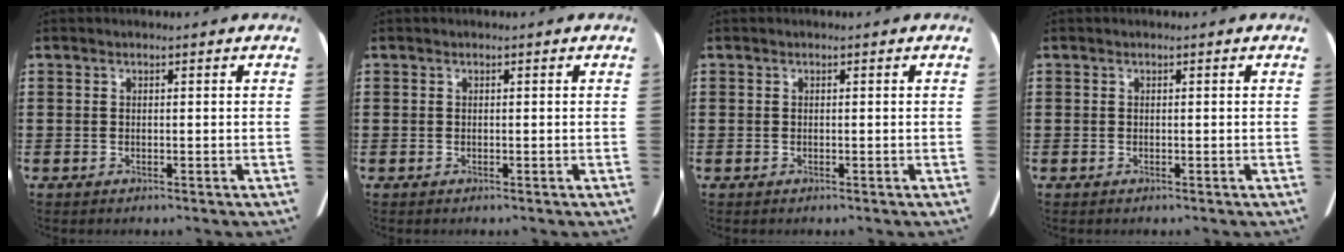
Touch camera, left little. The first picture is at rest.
{"total": 0.0}
{"total": 0.0}
{"total": 0.0}